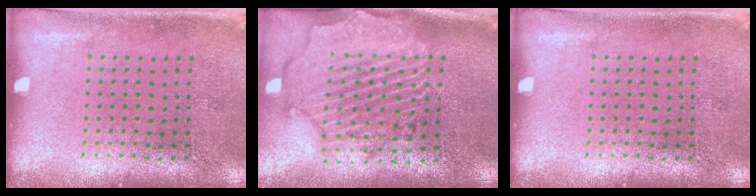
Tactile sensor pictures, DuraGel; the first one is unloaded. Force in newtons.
{"total": 2.6, "press": 2.4, "slide": 1.1}
{"total": 0.0}